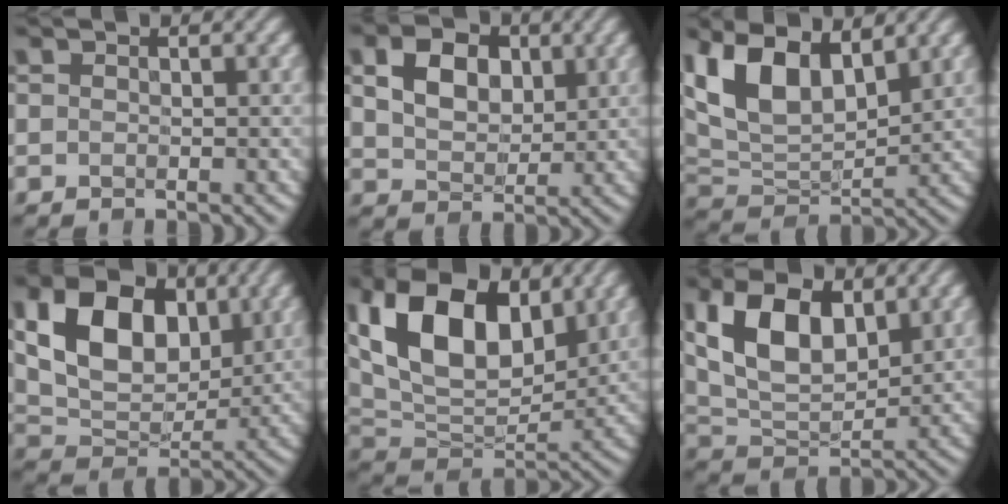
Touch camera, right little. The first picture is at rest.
{"total": 4.7, "force": [1.1, 3.4, 3.0], "torque": [-0.067, 0.000, 0.019]}
{"total": 10.3, "force": [4.5, 5.6, 7.4], "torque": [-0.169, 0.008, 0.082]}
{"total": 9.9, "force": [2.6, 6.5, 6.9], "torque": [-0.138, -0.001, 0.045]}
{"total": 13.1, "force": [4.6, 8.0, 9.3], "torque": [-0.182, 0.015, 0.082]}
{"total": 8.8, "force": [2.8, 5.1, 6.7], "torque": [-0.142, 0.004, 0.049]}